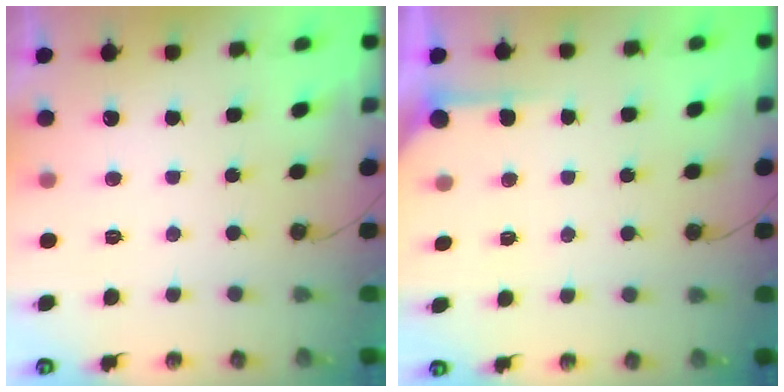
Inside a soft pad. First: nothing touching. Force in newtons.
{"total": 2.4, "press": 2.4, "slide": 0.3}